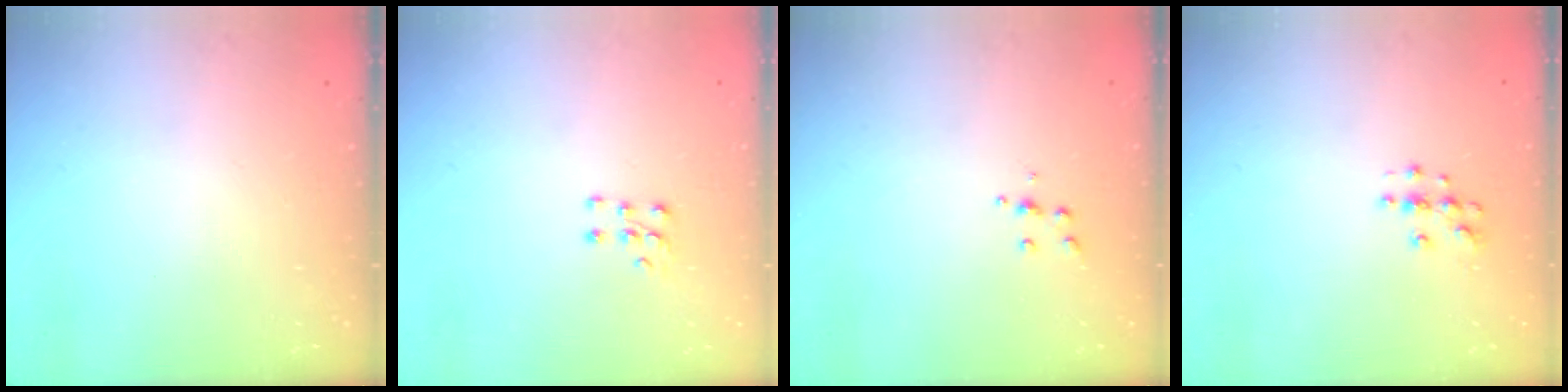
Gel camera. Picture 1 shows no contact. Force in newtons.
{"total": 5.0, "press": 5.0, "slide": 0.6}
{"total": 4.3, "press": 4.3, "slide": 0.4}
{"total": 3.8, "press": 3.8, "slide": 0.4}